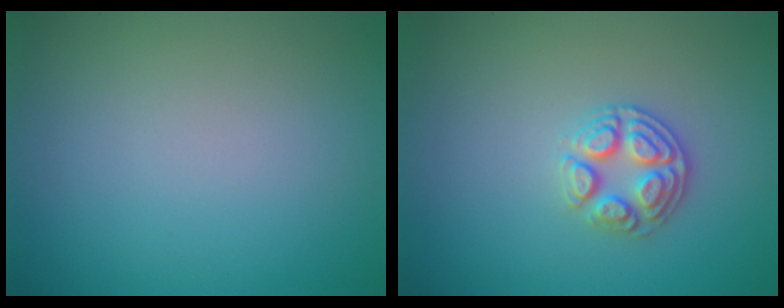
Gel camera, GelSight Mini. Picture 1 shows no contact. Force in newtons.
{"total": 2.9, "press": 2.8, "slide": 0.7}